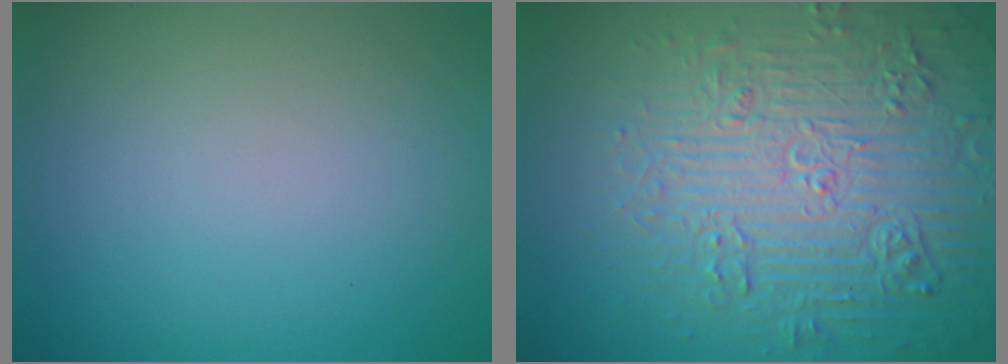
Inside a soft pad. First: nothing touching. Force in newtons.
{"total": 7.8, "press": 7.6, "slide": 1.9}